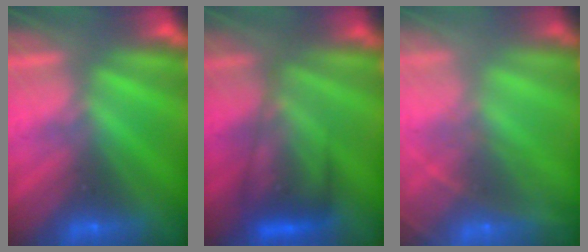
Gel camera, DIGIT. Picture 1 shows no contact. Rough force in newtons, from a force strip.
{"total": 6.3}
{"total": 5.7}